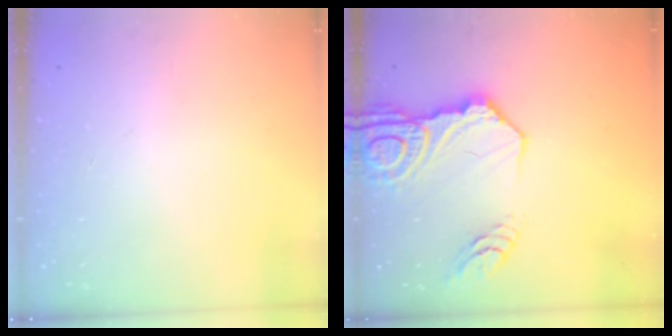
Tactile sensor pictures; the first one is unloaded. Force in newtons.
{"total": 18.1, "press": 18.0, "slide": 1.9}